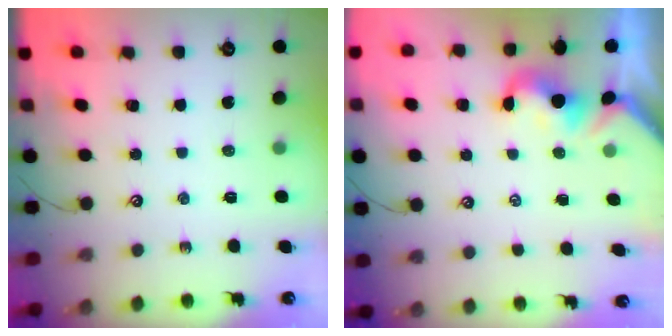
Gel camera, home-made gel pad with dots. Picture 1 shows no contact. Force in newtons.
{"total": 1.2, "press": 1.1, "slide": 0.2}